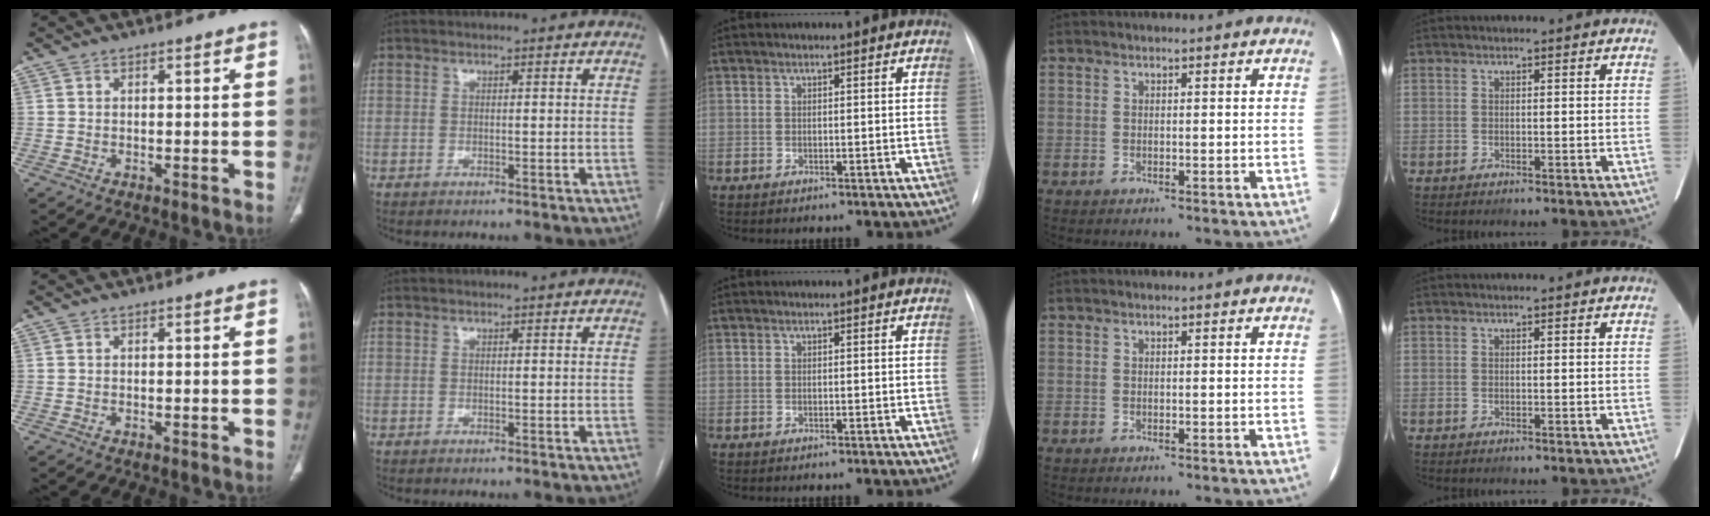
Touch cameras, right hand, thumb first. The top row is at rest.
{}